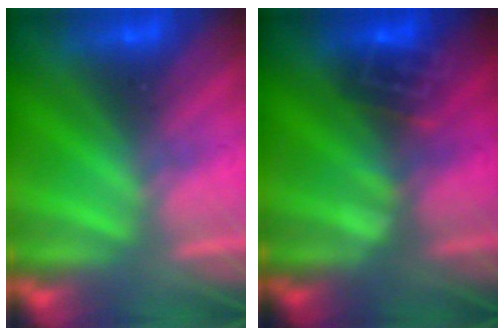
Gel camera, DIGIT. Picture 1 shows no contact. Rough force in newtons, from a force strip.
{"total": 2.8}